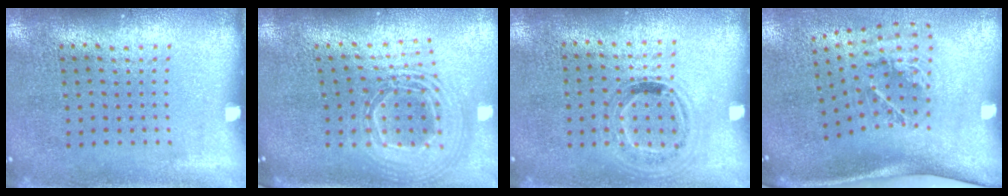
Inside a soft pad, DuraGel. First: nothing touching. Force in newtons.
{"total": 2.5, "press": 1.9, "slide": 1.7}
{"total": 1.0, "press": 0.8, "slide": 0.6}
{"total": 2.0, "press": 1.3, "slide": 1.6}